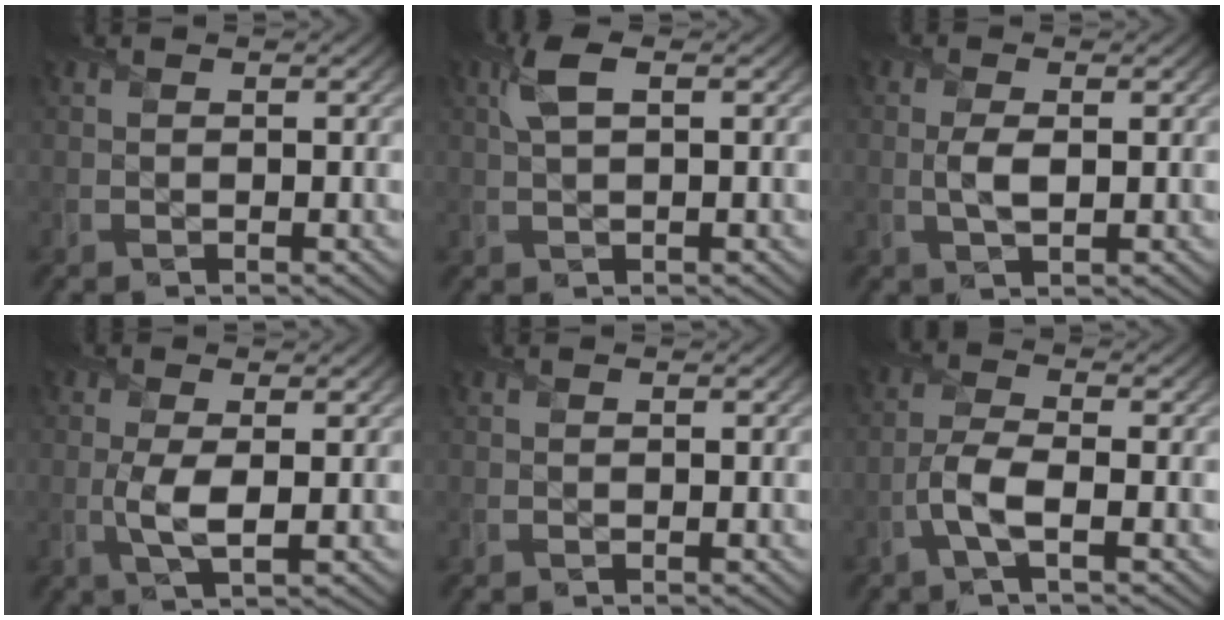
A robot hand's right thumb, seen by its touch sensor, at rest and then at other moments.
{"total": 3.2, "force": [1.2, 1.0, 2.8], "torque": [-0.069, 0.011, 0.020]}
{"total": 2.7, "force": [0.1, 1.2, 2.4], "torque": [-0.059, -0.001, 0.001]}
{"total": 3.8, "force": [0.0, 1.3, 3.6], "torque": [-0.086, -0.002, -0.001]}
{"total": 0.0}
{"total": 4.3, "force": [-1.7, 1.1, 3.8], "torque": [-0.088, 0.007, -0.044]}